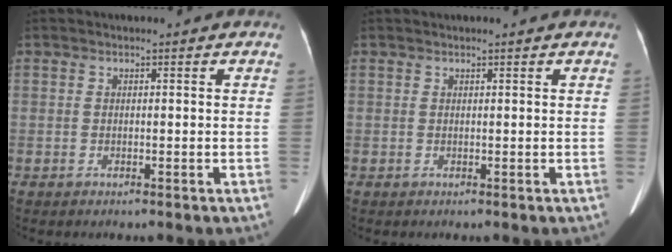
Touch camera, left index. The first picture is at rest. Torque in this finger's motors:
{"motor_torque": [-0.16, 0.01, 0.02, 0.01]}